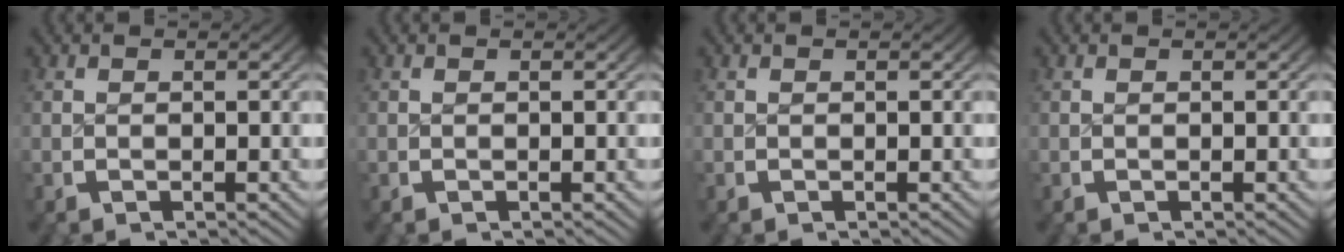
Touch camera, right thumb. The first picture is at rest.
{"total": 0.0}
{"total": 0.0}
{"total": 0.0}